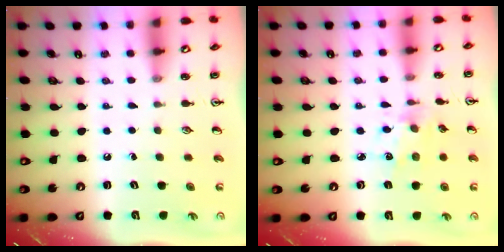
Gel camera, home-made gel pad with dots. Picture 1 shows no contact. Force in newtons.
{"total": 4.4, "press": 4.2, "slide": 1.4}